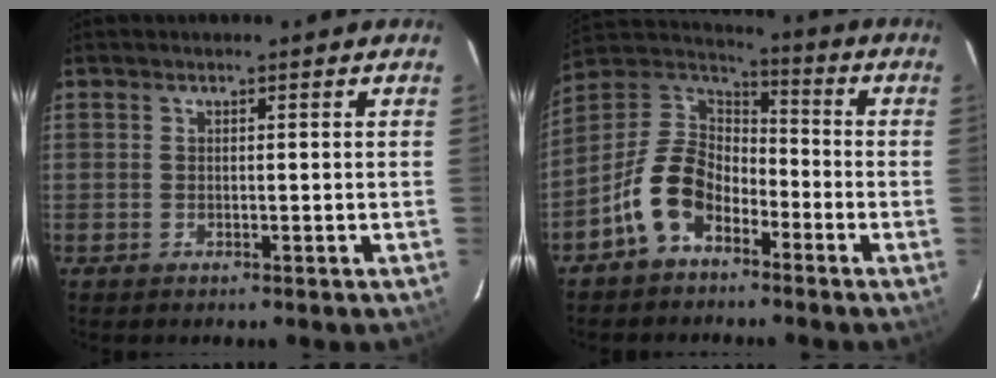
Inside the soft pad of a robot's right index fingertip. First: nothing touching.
{"total": 12.6, "force": [-6.9, 7.9, 7.0], "torque": [-0.150, 0.016, -0.130]}